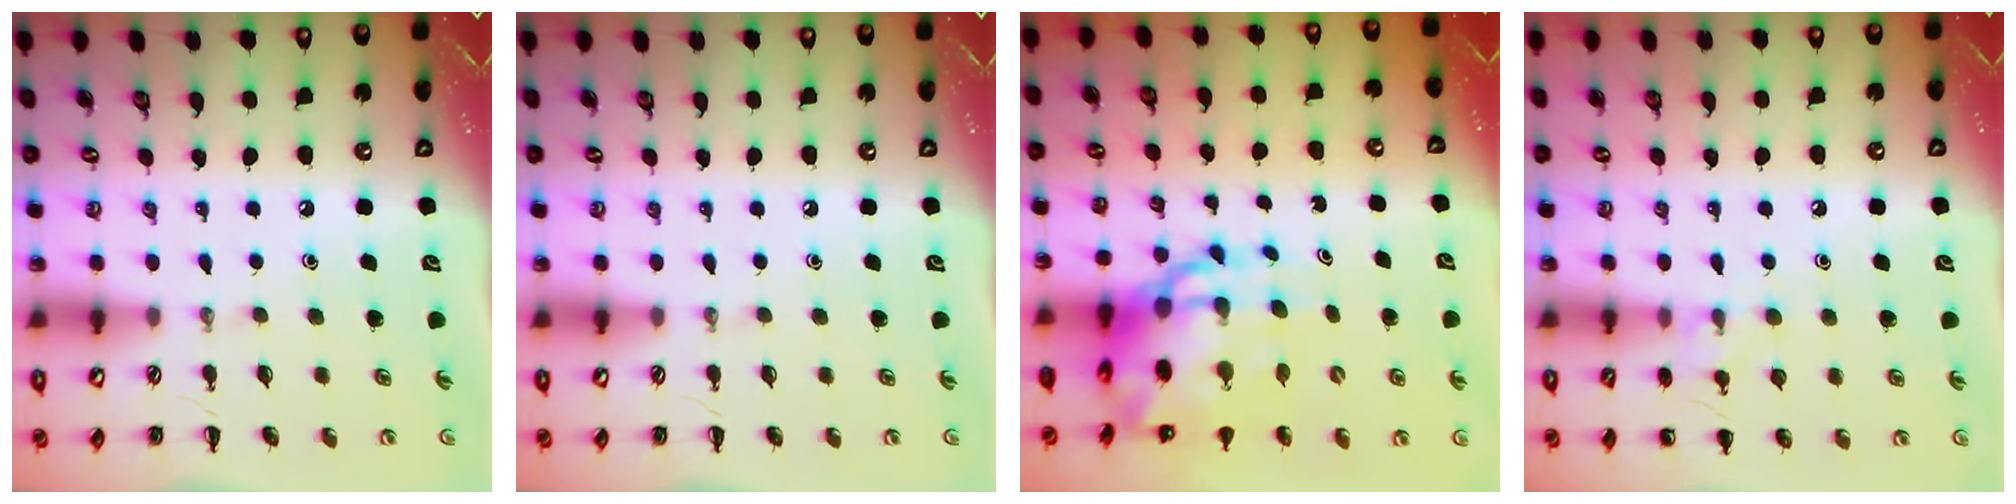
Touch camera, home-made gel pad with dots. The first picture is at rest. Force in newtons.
{"total": 0.0}
{"total": 11.7, "press": 11.2, "slide": 3.2}
{"total": 9.0, "press": 8.7, "slide": 2.4}